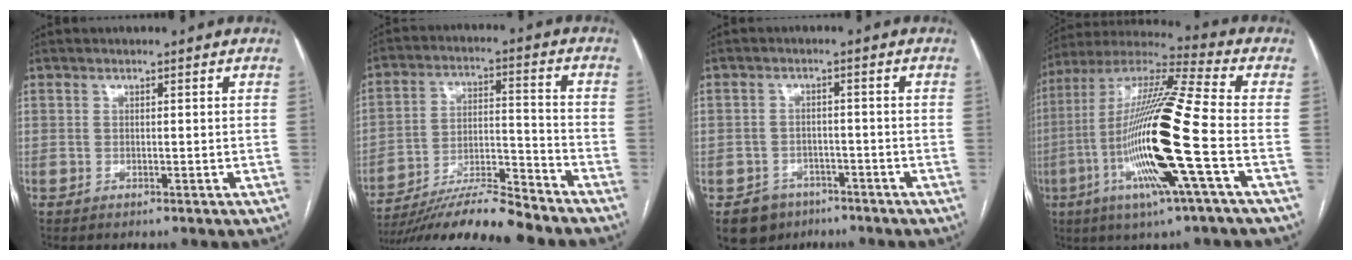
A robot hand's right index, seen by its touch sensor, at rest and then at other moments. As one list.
[{"total": 15.0, "force": [-13.4, 0.9, 6.8], "torque": [-0.119, 0.000, -0.234]}, {"total": 5.5, "force": [-3.5, 4.2, 0.7], "torque": [-0.008, 0.008, -0.049]}, {"total": 20.5, "force": [-5.3, -0.1, 19.8], "torque": [-0.411, -0.020, -0.113]}]